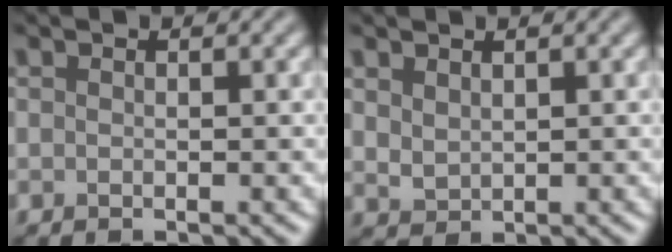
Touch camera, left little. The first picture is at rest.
{"total": 1.5, "force": [1.1, 0.8, 0.7], "torque": [-0.015, -0.003, 0.027]}